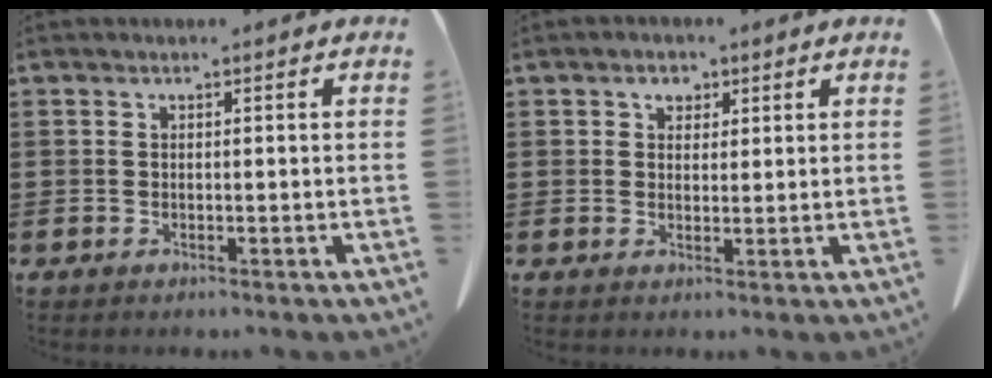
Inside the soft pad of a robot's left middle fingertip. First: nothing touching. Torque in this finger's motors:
{"motor_torque": [0.07, 0.06, 0.05, 0.05]}